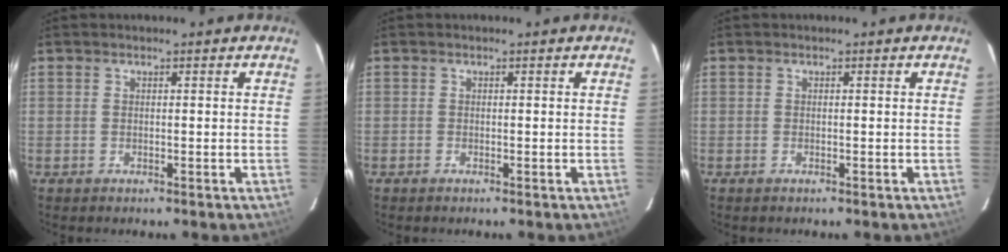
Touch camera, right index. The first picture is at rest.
{"total": 0.0}
{"total": 0.0}